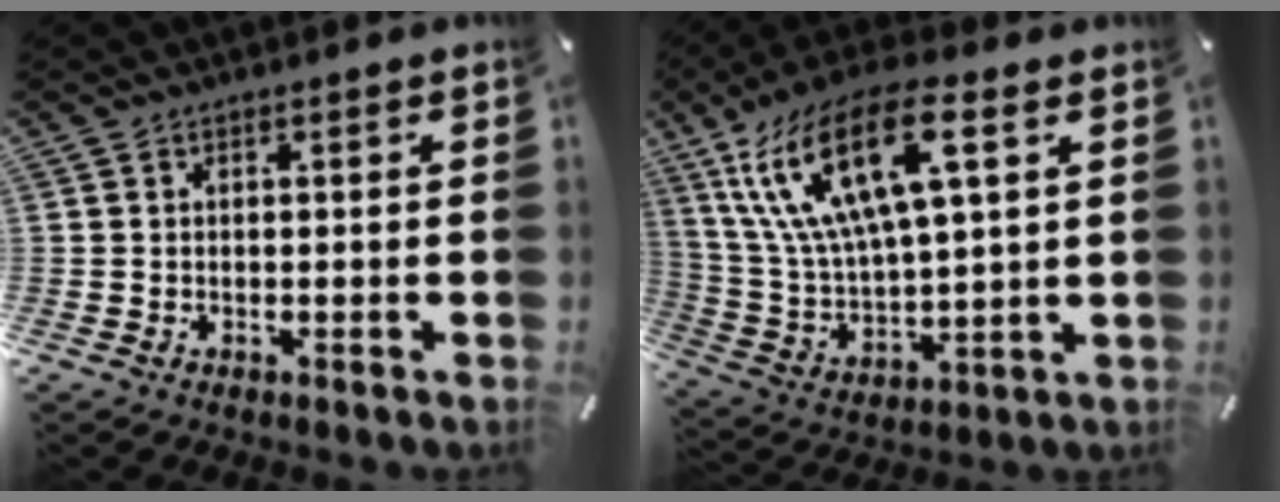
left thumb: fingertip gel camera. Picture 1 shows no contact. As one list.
[{"total": 20.7, "force": [9.4, 8.2, 16.5], "torque": [-0.366, -0.016, 0.153]}]